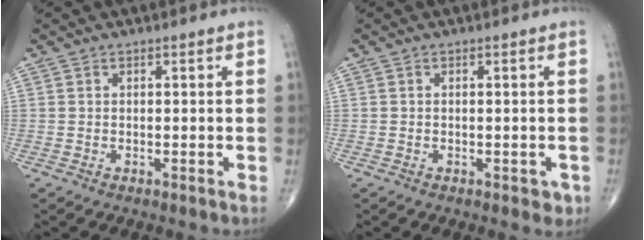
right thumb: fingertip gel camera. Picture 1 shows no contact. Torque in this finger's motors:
{"motor_torque": [0.12, 0.30, -0.09, -0.02, 0.00]}